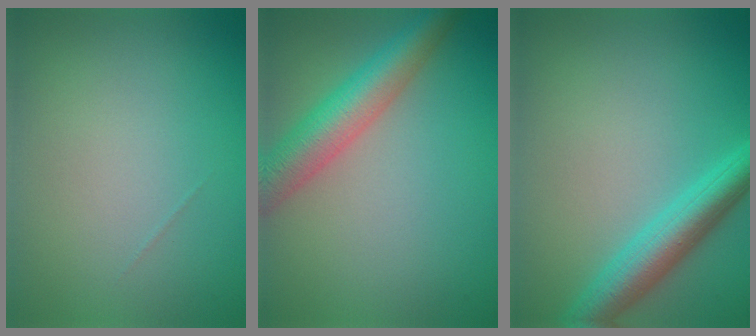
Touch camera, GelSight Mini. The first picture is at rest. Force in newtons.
{"total": 5.8, "press": 5.8, "slide": 0.2}
{"total": 4.8, "press": 4.8, "slide": 0.2}